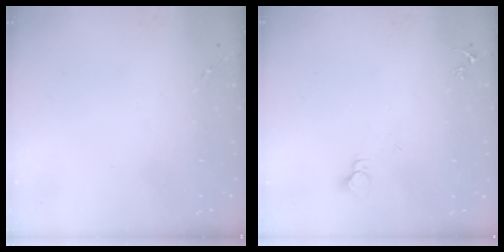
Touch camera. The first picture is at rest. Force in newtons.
{"total": 3.7, "press": 3.7, "slide": 0.3}